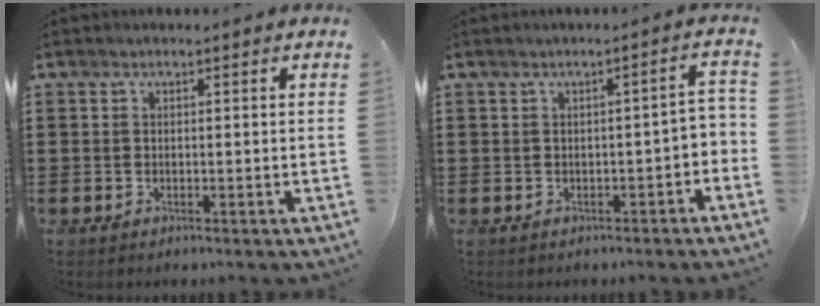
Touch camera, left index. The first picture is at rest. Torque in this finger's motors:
{"motor_torque": [0.10, 0.14, 0.07, 0.04]}